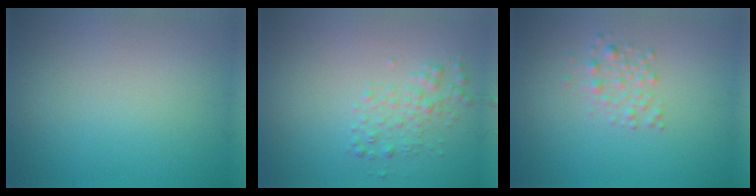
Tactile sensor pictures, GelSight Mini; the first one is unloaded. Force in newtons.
{"total": 1.9, "press": 1.9, "slide": 0.1}
{"total": 1.7, "press": 1.7, "slide": 0.0}